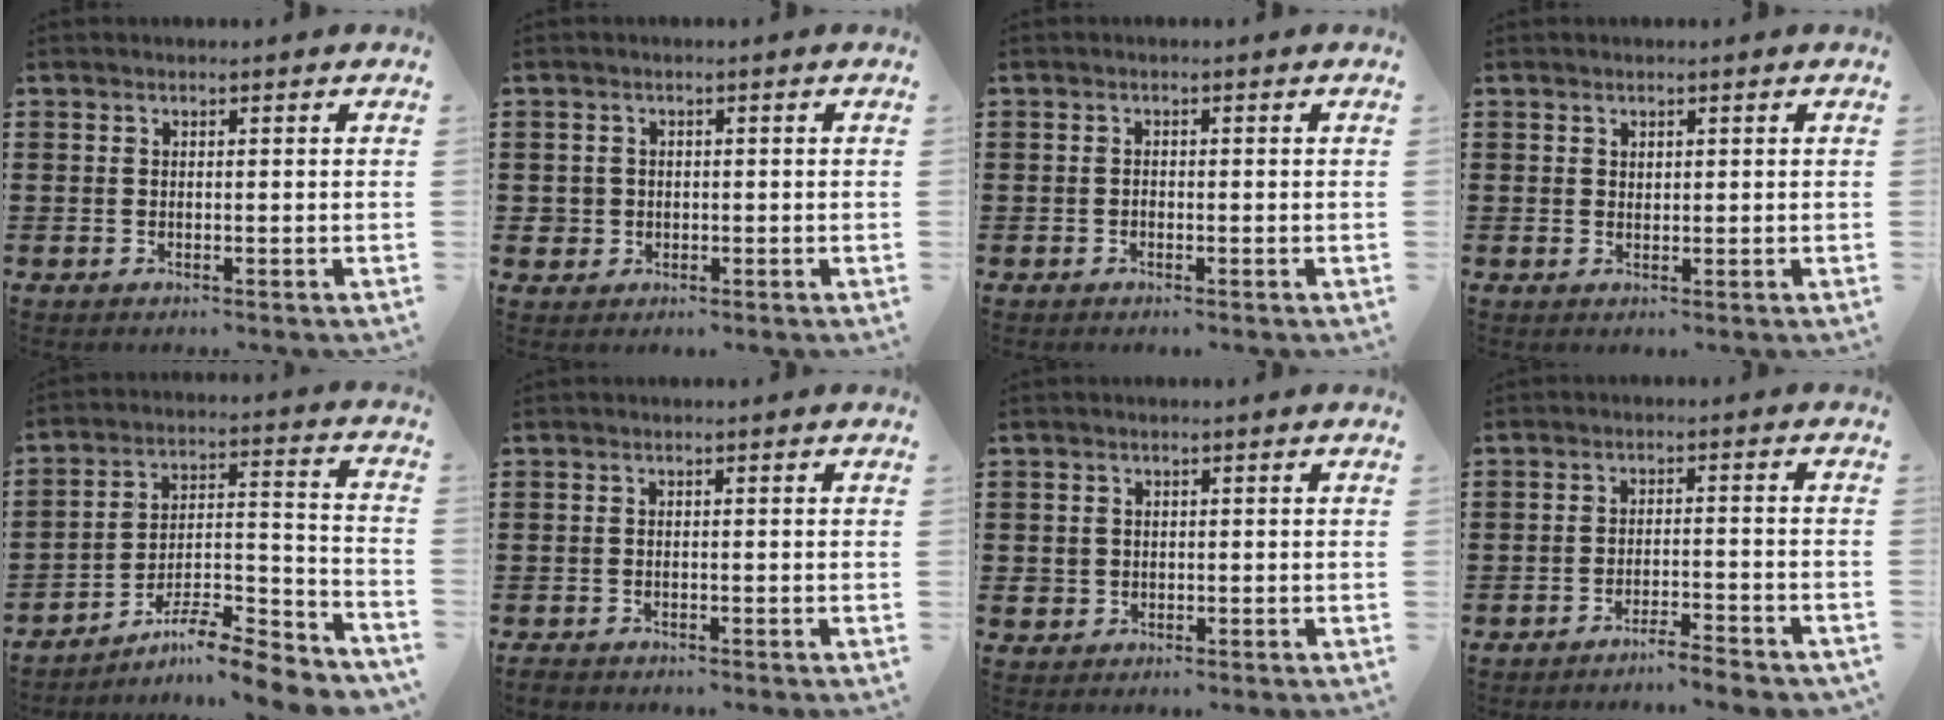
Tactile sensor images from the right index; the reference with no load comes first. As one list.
[{"total": 2.0, "force": [-0.3, 1.9, 0.2], "torque": [-0.010, 0.006, -0.010]}, {"total": 0.7, "force": [-0.4, 0.4, 0.3], "torque": [-0.008, -0.001, -0.008]}, {"total": 0.8, "force": [0.6, 0.5, 0.2], "torque": [-0.005, 0.001, 0.013]}, {"total": 8.4, "force": [-7.5, 0.7, 3.8], "torque": [-0.049, 0.007, -0.144]}, {"total": 1.0, "force": [-1.0, 0.2, 0.0], "torque": [-0.003, -0.001, -0.021]}, {"total": 1.5, "force": [-0.2, 1.5, 0.2], "torque": [-0.008, 0.007, -0.006]}, {"total": 3.4, "force": [-3.3, -0.2, 0.8], "torque": [-0.016, -0.001, -0.070]}]